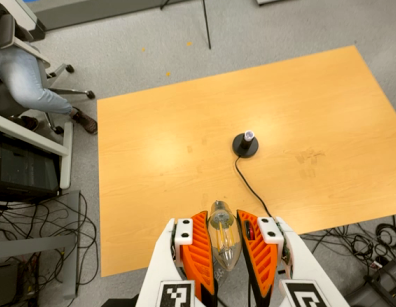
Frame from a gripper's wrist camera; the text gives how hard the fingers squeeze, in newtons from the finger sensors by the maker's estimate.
{"total": 18.7, "left": 19.7, "right": 17.6}